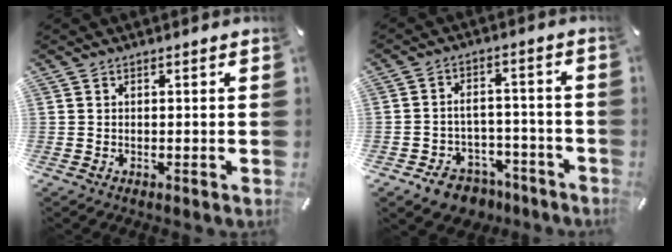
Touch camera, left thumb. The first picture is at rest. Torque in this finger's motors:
{"motor_torque": [0.23, 0.61, 0.21, 0.18, 0.10]}